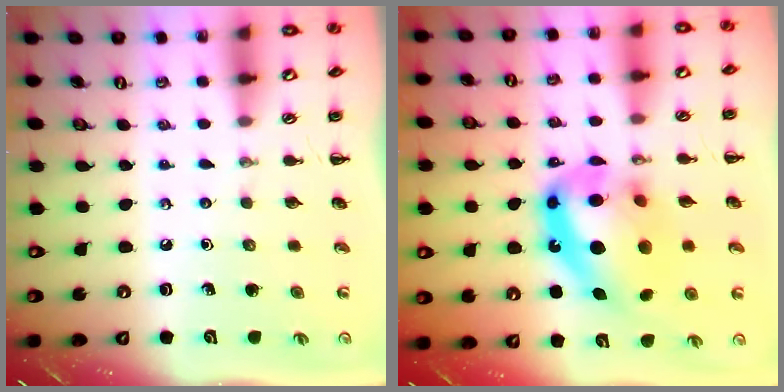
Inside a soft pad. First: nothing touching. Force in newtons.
{"total": 20.0, "press": 19.5, "slide": 4.5}